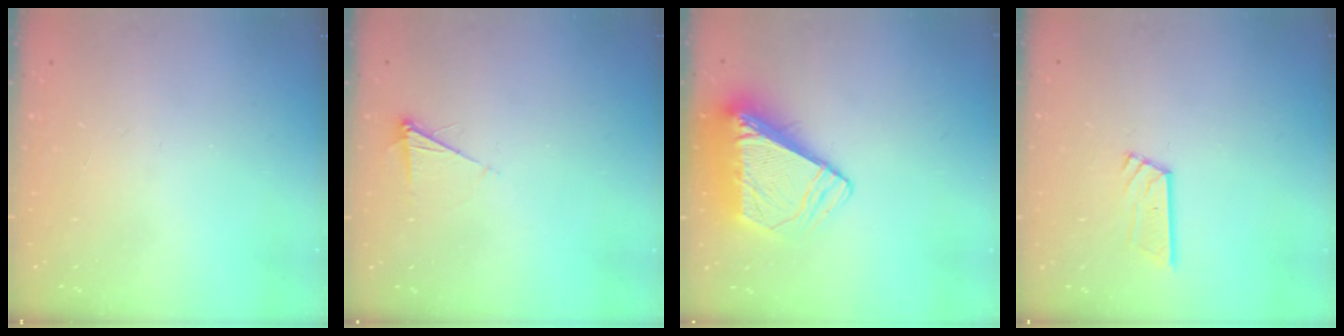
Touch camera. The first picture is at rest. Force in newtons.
{"total": 4.8, "press": 4.7, "slide": 0.6}
{"total": 10.7, "press": 10.6, "slide": 1.4}
{"total": 8.2, "press": 8.2, "slide": 0.6}